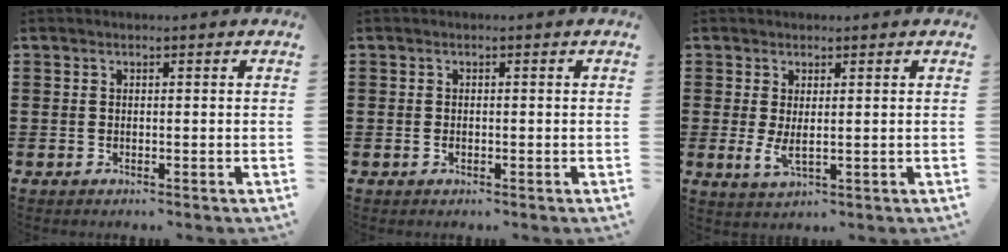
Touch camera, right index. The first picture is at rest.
{"total": 0.8, "force": [-0.3, 0.4, 0.6], "torque": [-0.013, -0.003, -0.005]}
{"total": 3.0, "force": [0.8, 1.0, 2.7], "torque": [-0.061, -0.003, 0.013]}